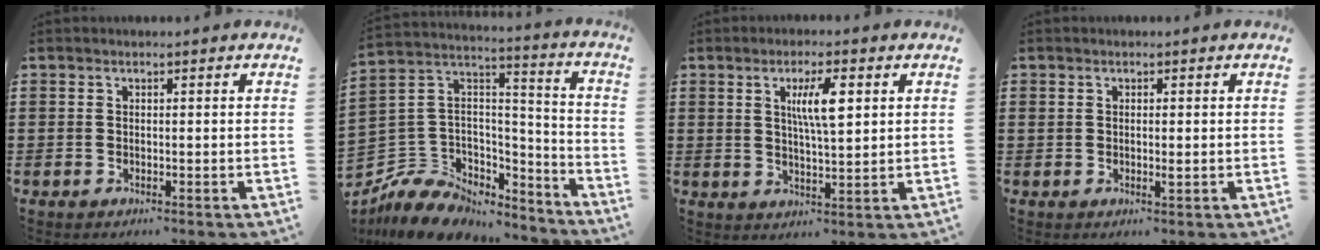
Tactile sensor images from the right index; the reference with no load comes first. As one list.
[{"total": 9.9, "force": [-6.8, 6.5, 2.8], "torque": [-0.085, 0.009, -0.130]}, {"total": 6.4, "force": [2.0, 1.5, 5.9], "torque": [-0.112, 0.008, 0.028]}, {"total": 1.1, "force": [0.1, 0.3, 1.0], "torque": [-0.019, 0.000, 0.001]}]